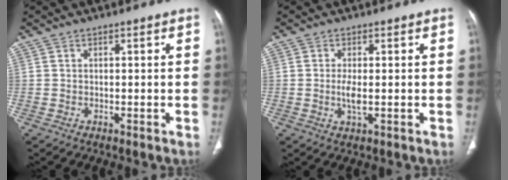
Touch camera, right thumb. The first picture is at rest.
{"total": 2.9, "force": [-0.2, 0.9, 2.7], "torque": [-0.063, -0.007, -0.003]}